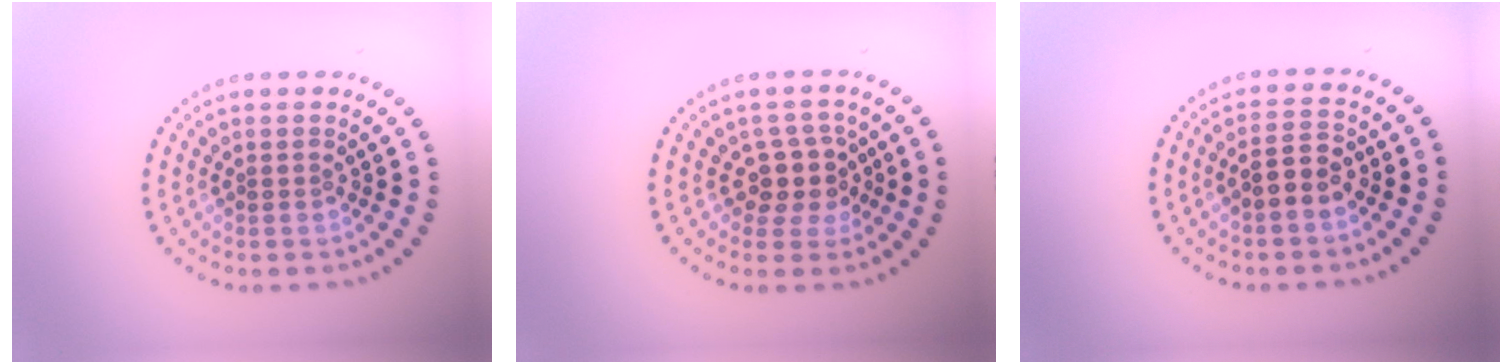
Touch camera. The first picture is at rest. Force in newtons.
{"total": 2.9, "press": 2.3, "slide": 1.7}
{"total": 2.4, "press": 2.3, "slide": 0.7}